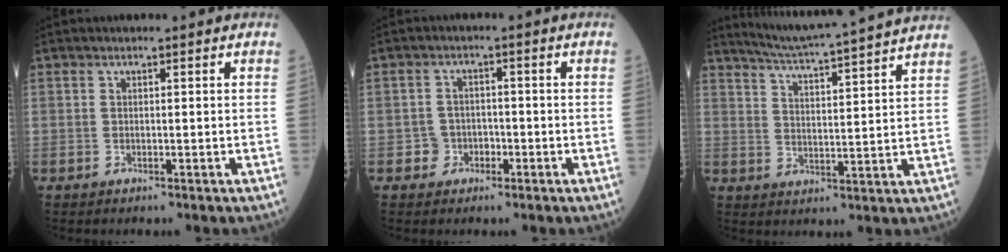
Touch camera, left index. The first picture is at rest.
{"total": 2.8, "force": [-1.4, 2.4, 0.2], "torque": [0.003, 0.011, -0.027]}
{"total": 17.1, "force": [15.9, -1.5, 6.1], "torque": [-0.112, -0.024, 0.214]}